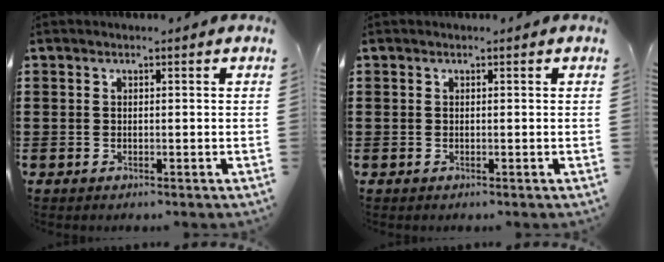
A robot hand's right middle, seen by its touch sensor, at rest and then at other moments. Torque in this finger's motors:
{"motor_torque": [0.00, 0.00, 0.00, -0.01]}